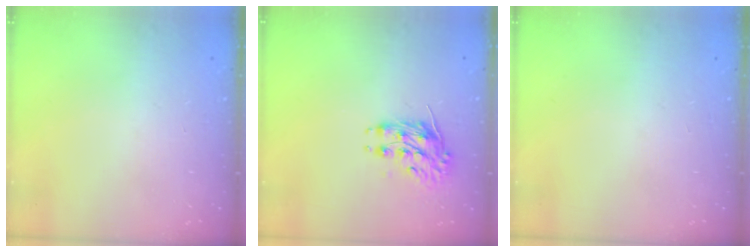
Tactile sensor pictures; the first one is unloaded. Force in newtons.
{"total": 8.2, "press": 8.2, "slide": 0.3}
{"total": 0.0}